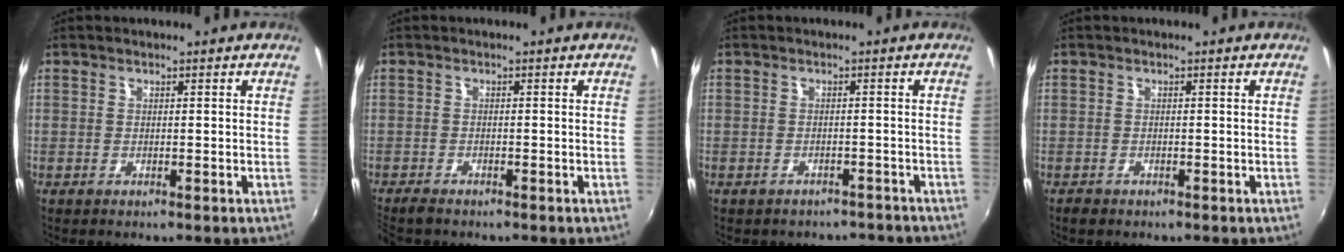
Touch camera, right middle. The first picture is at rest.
{"total": 3.1, "force": [-2.8, 0.6, 1.2], "torque": [-0.031, -0.018, -0.054]}
{"total": 6.4, "force": [-5.4, 3.3, 1.1], "torque": [-0.022, 0.008, -0.060]}
{"total": 1.5, "force": [-1.2, 0.8, 0.4], "torque": [-0.013, -0.004, -0.020]}